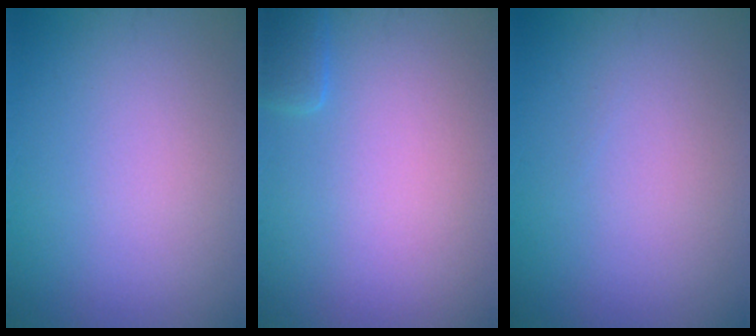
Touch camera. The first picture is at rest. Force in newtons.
{"total": 1.4, "press": 1.4, "slide": 0.1}
{"total": 0.0}